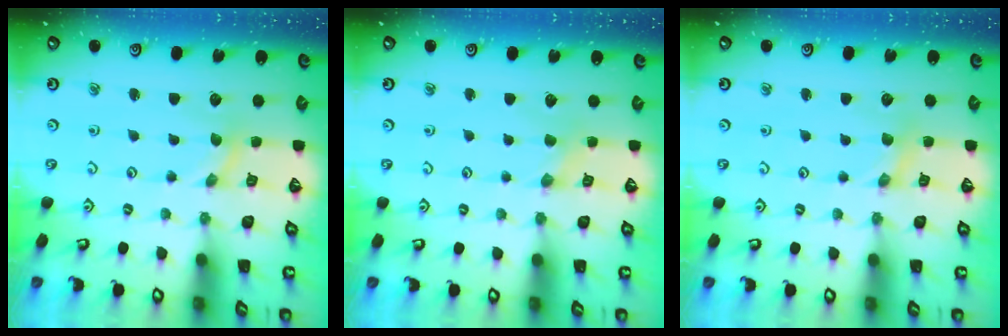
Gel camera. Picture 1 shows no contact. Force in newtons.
{"total": 1.0, "press": 0.9, "slide": 0.2}
{"total": 2.1, "press": 2.1, "slide": 0.4}